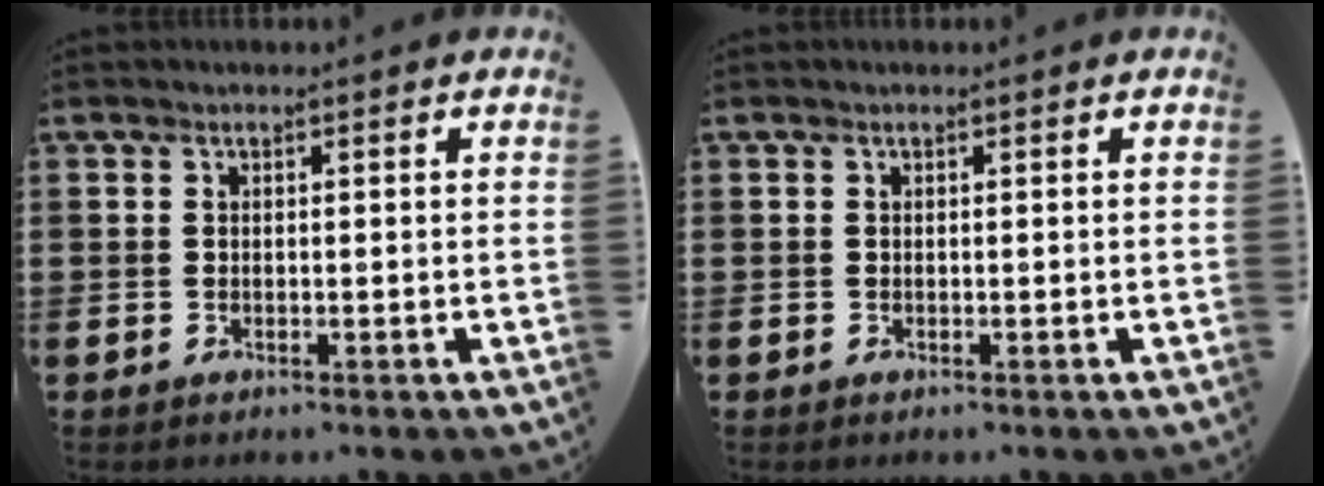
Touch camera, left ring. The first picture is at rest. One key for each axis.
{"total": 0.0}